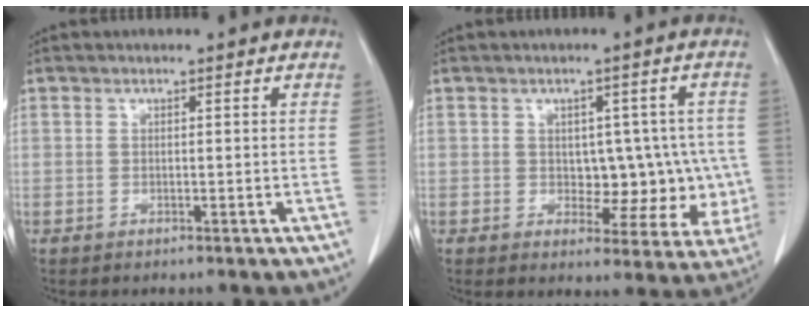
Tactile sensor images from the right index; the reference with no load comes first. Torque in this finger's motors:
{"motor_torque": [0.04, 0.25, 0.10, 0.00]}